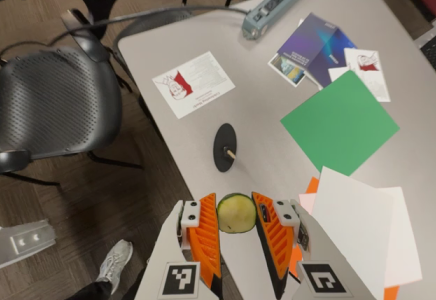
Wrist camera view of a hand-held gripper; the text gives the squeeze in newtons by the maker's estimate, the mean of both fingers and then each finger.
{"total": 8.0, "left": 8.2, "right": 7.8}